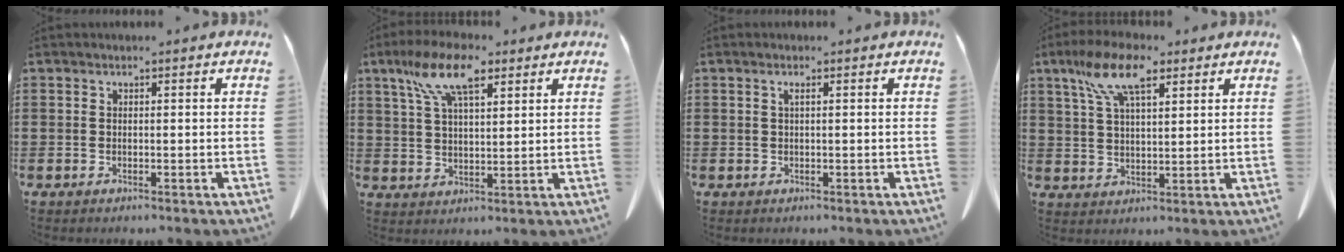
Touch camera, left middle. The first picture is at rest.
{"total": 10.0, "force": [6.0, 3.6, 7.1], "torque": [-0.154, 0.005, 0.109]}
{"total": 0.8, "force": [0.2, 0.2, 0.8], "torque": [-0.017, 0.001, 0.004]}
{"total": 9.3, "force": [5.6, 3.3, 6.7], "torque": [-0.146, 0.005, 0.101]}